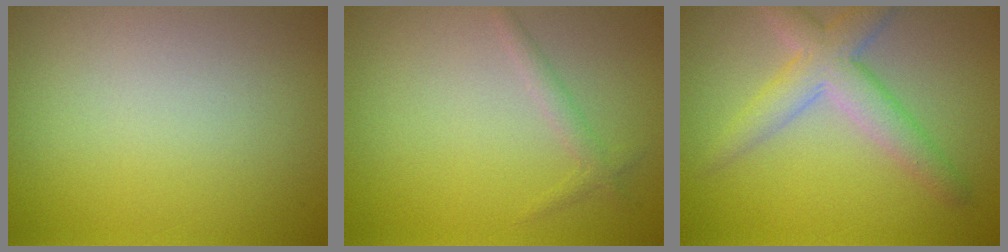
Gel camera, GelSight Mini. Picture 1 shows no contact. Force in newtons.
{"total": 1.1, "press": 1.1, "slide": 0.0}
{"total": 4.4, "press": 4.4, "slide": 0.3}